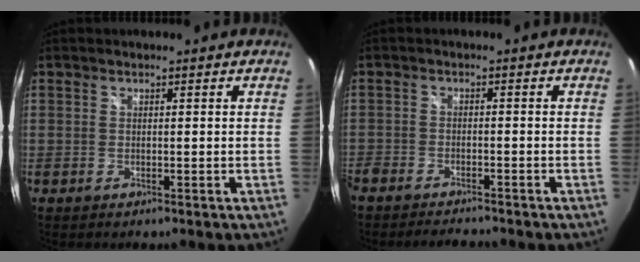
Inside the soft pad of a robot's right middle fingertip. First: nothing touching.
{"total": 5.9, "force": [-5.4, 1.5, 1.8], "torque": [-0.055, -0.010, -0.088]}